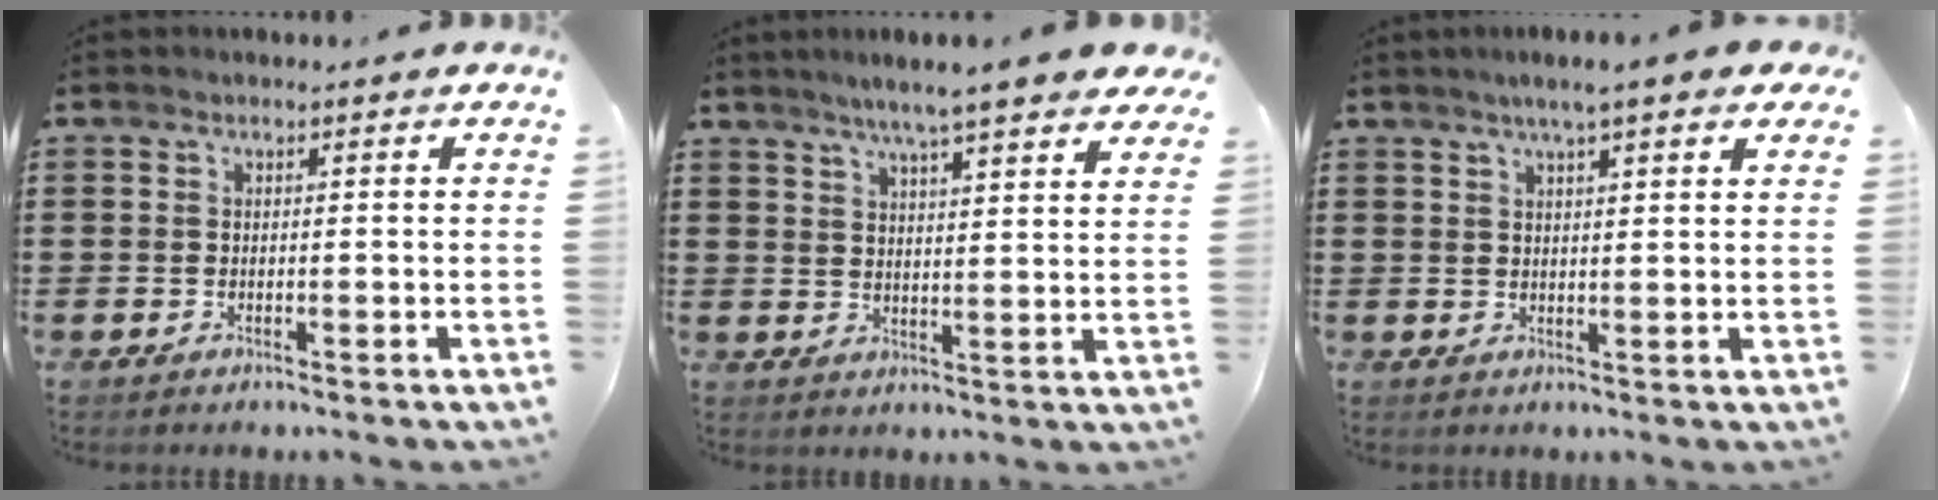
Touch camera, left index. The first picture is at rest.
{"total": 5.6, "force": [4.9, -0.2, 2.8], "torque": [-0.072, -0.020, 0.081]}
{"total": 4.2, "force": [3.2, 0.2, 2.8], "torque": [-0.063, 0.003, 0.055]}